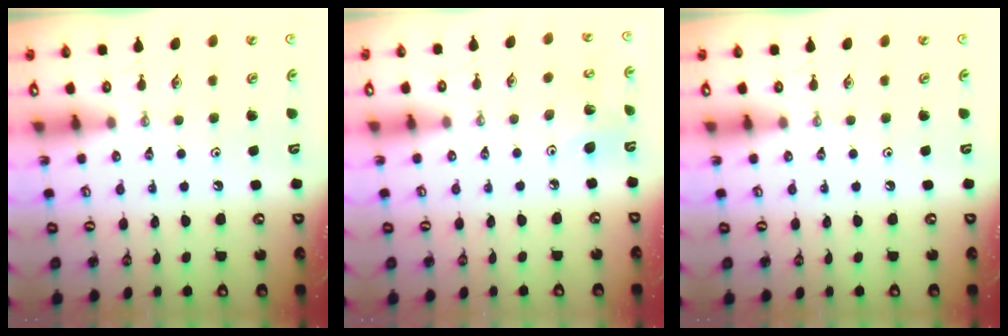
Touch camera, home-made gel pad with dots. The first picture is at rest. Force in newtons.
{"total": 5.0, "press": 4.5, "slide": 2.2}
{"total": 0.0}